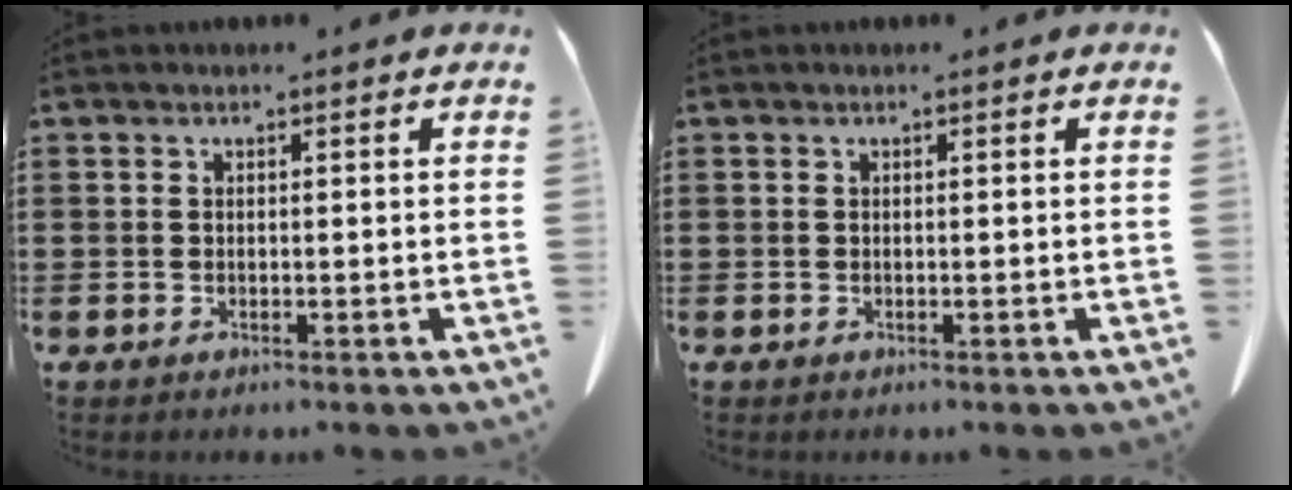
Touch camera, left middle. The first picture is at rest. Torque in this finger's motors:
{"motor_torque": [0.07, 0.07, 0.00, 0.00]}